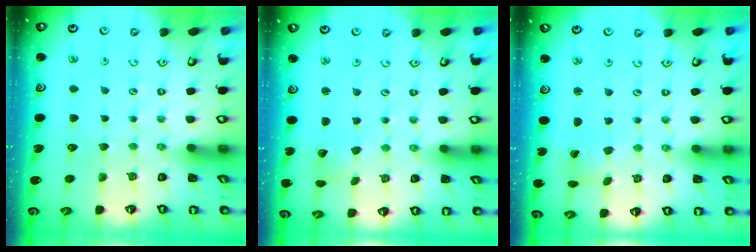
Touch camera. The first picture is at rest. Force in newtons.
{"total": 2.0, "press": 2.0, "slide": 0.1}
{"total": 1.5, "press": 1.5, "slide": 0.1}